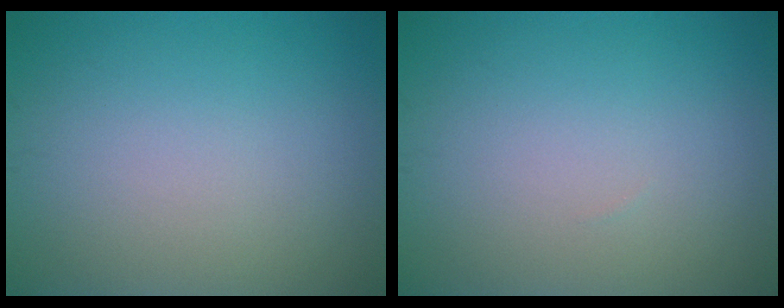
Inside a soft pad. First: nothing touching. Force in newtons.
{"total": 0.0}